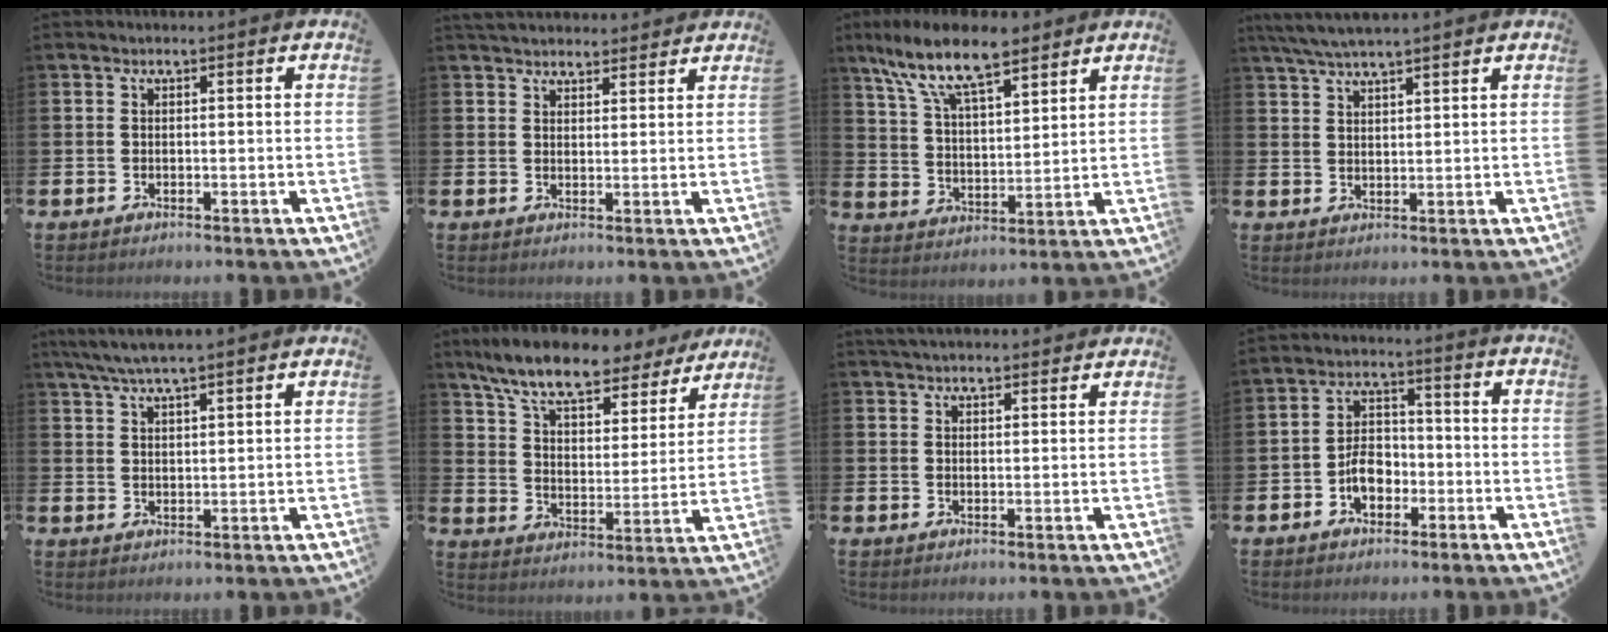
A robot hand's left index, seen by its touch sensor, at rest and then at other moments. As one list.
[{"total": 3.6, "force": [3.5, 0.9, 0.2], "torque": [0.003, -0.017, 0.063]}, {"total": 10.8, "force": [8.7, 3.1, 5.5], "torque": [-0.127, -0.029, 0.157]}, {"total": 4.6, "force": [4.2, 0.2, 1.9], "torque": [-0.054, -0.004, 0.078]}, {"total": 5.0, "force": [4.5, 0.2, 2.1], "torque": [-0.060, -0.006, 0.083]}, {"total": 9.7, "force": [8.6, 1.9, 4.1], "torque": [-0.108, -0.051, 0.148]}, {"total": 2.9, "force": [2.8, 0.5, 0.4], "torque": [-0.014, -0.006, 0.052]}, {"total": 4.4, "force": [-1.8, 3.0, 2.6], "torque": [-0.045, 0.009, -0.037]}]